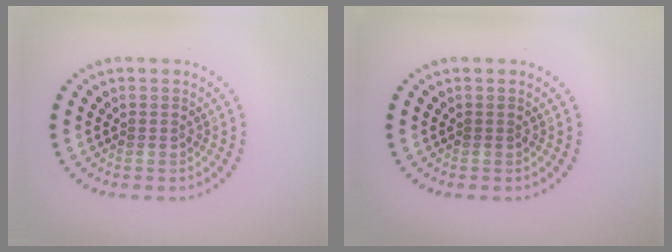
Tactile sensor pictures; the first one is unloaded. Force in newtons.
{"total": 0.0}